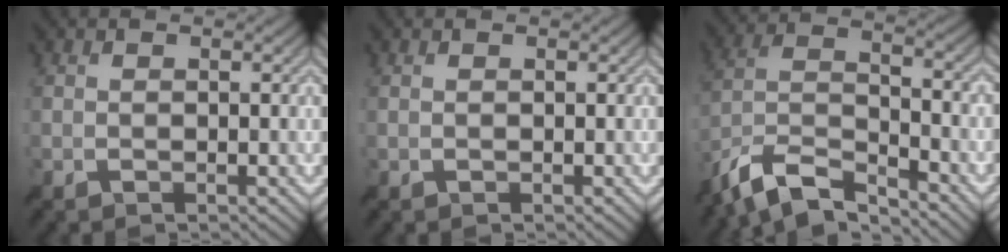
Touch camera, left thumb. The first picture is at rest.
{"total": 0.0}
{"total": 10.5, "force": [-8.5, 2.8, 5.5], "torque": [-0.119, 0.001, -0.176]}